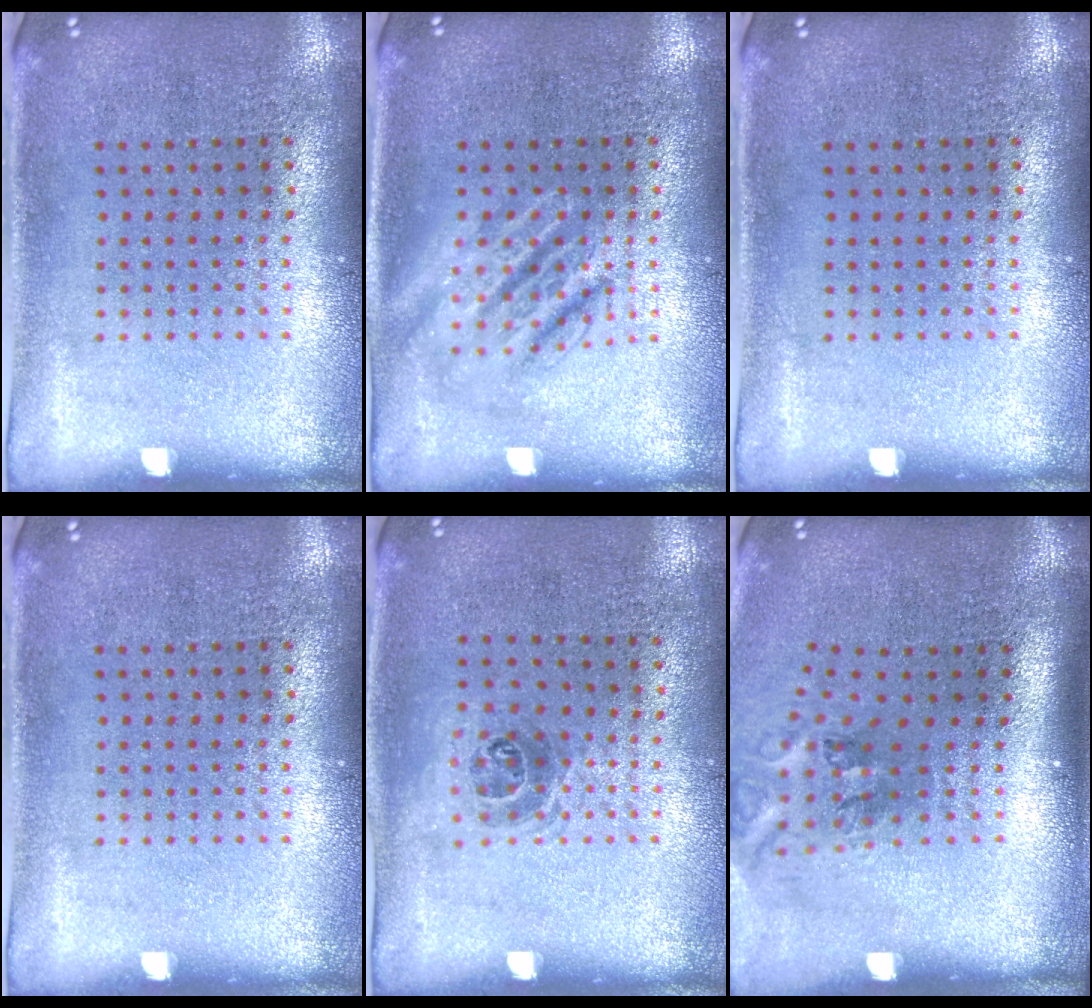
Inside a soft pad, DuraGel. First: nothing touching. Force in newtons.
{"total": 2.7, "press": 2.7, "slide": 0.4}
{"total": 0.0}
{"total": 0.0}
{"total": 1.0, "press": 0.7, "slide": 0.6}
{"total": 1.8, "press": 1.2, "slide": 1.3}